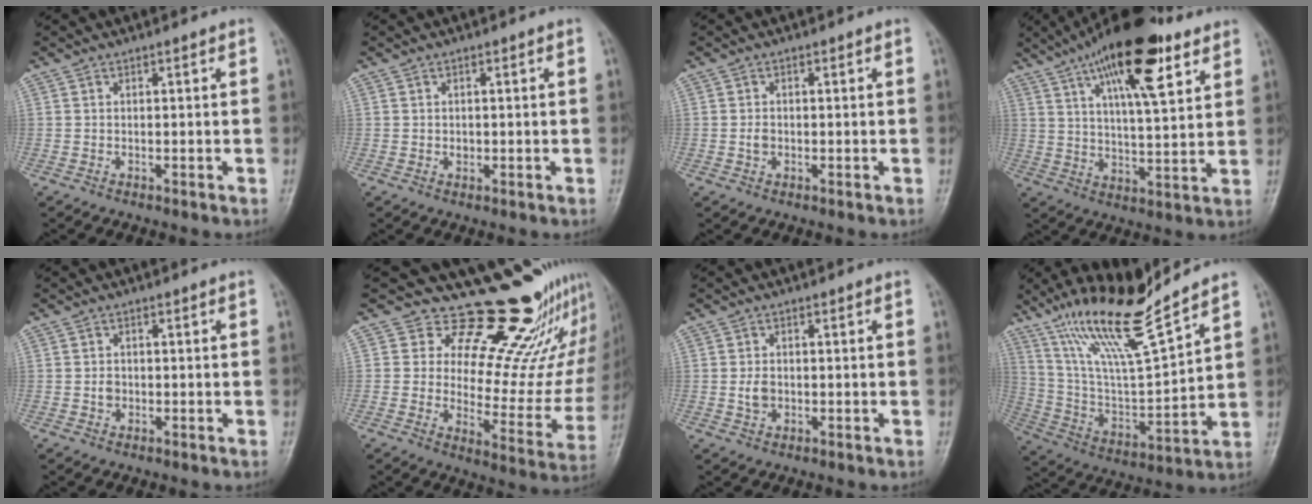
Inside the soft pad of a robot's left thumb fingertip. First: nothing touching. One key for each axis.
{"total": 1.1, "fx": 0.0, "fy": 0.9, "fz": 0.6, "tx": -0.004, "ty": 0.001, "tz": 0.001}
{"total": 1.6, "fx": -0.2, "fy": 1.2, "fz": 1.0, "tx": -0.013, "ty": 0.002, "tz": -0.005}
{"total": 19.0, "fx": 10.2, "fy": 6.1, "fz": 14.8, "tx": -0.221, "ty": -0.026, "tz": 0.165}
{"total": 1.7, "fx": -0.3, "fy": 1.5, "fz": 0.8, "tx": -0.007, "ty": 0.005, "tz": -0.005}
{"total": 20.9, "fx": 17.8, "fy": 7.9, "fz": 7.7, "tx": -0.036, "ty": -0.146, "tz": 0.222}
{"total": 2.7, "fx": -0.2, "fy": 2.0, "fz": 1.8, "tx": -0.027, "ty": 0.002, "tz": -0.005}
{"total": 17.8, "fx": 13.7, "fy": 1.8, "fz": 11.3, "tx": -0.193, "ty": -0.072, "tz": 0.264}